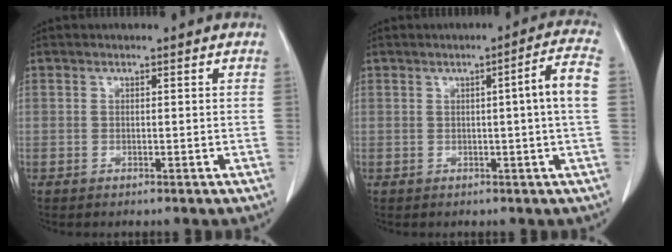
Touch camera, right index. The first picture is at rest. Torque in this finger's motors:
{"motor_torque": [0.22, 0.14, 0.12, 0.05]}